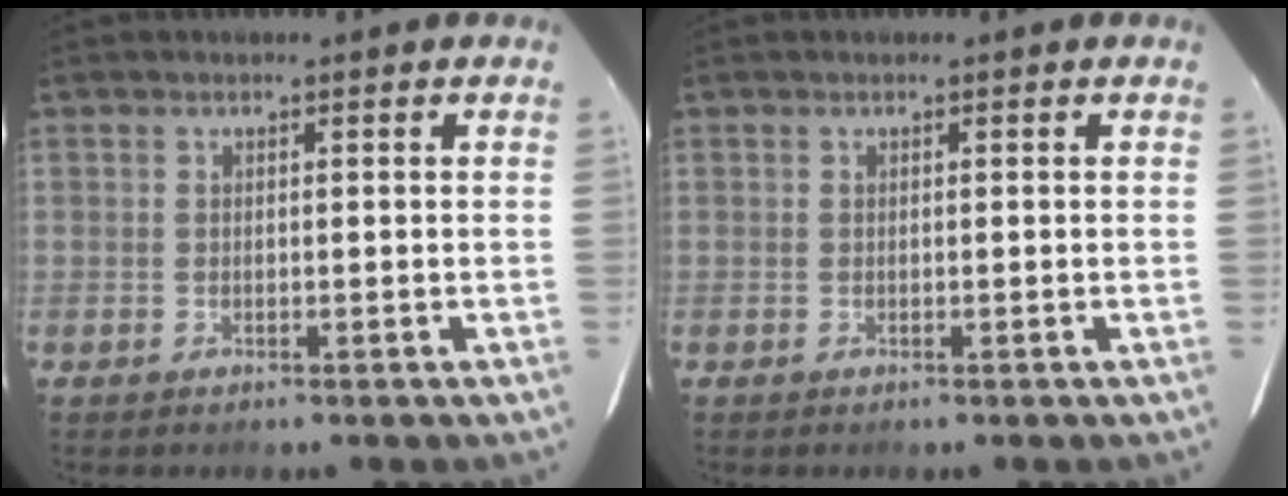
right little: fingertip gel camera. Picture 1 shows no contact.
{"total": 0.0}